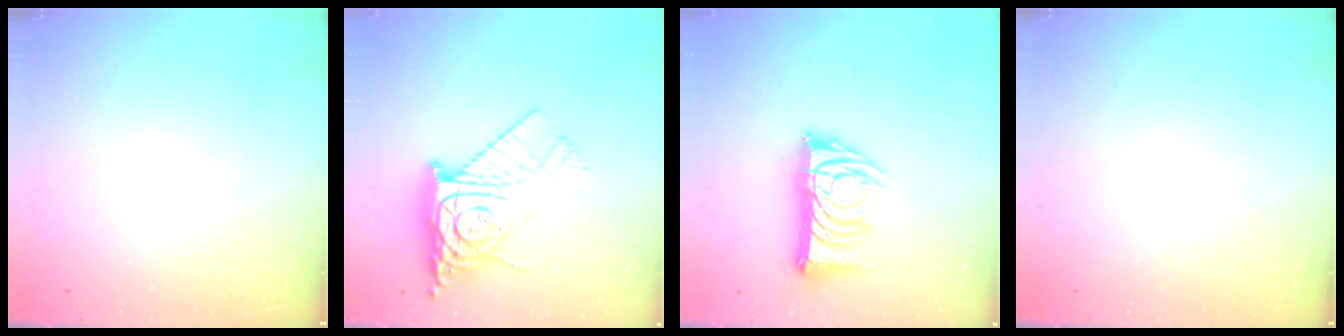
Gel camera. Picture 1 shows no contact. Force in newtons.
{"total": 14.8, "press": 14.7, "slide": 1.6}
{"total": 14.3, "press": 14.3, "slide": 0.6}
{"total": 0.0}